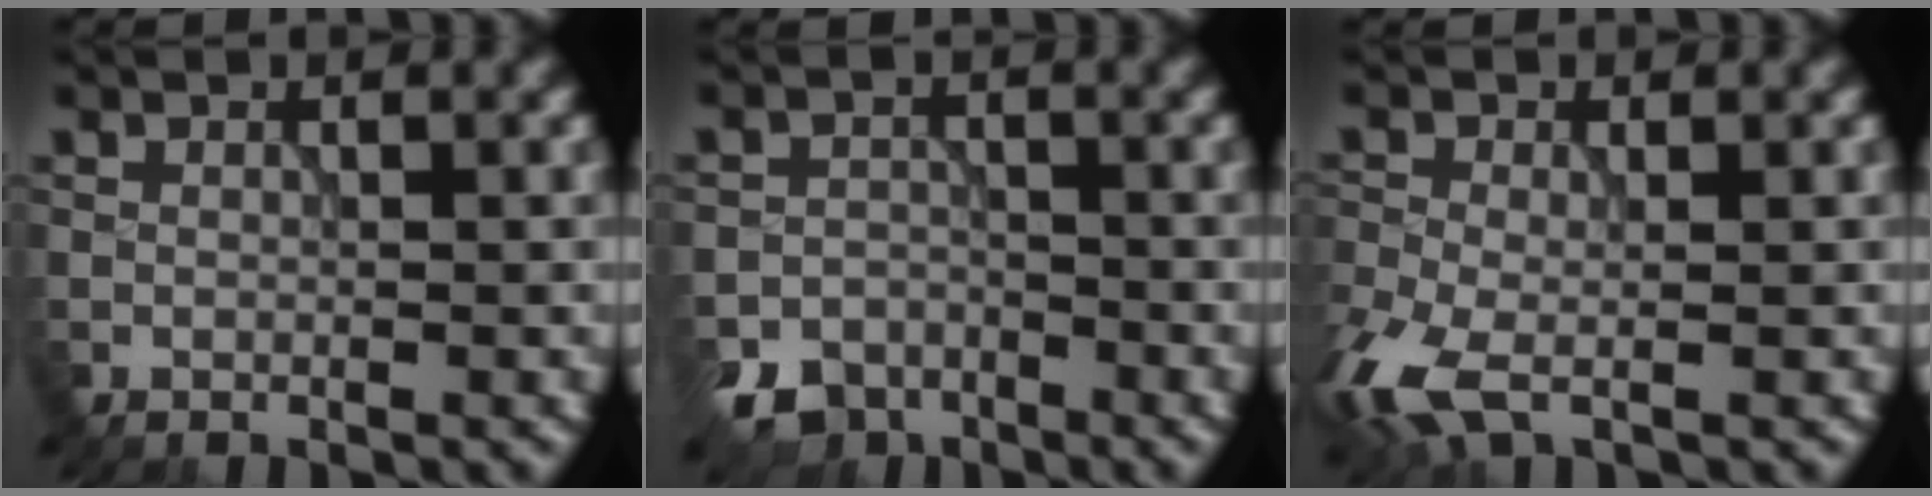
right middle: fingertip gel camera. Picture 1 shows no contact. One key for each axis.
{"total": 5.1, "fx": -3.9, "fy": 3.1, "fz": 1.1, "tx": -0.009, "ty": -0.013, "tz": -0.065}
{"total": 5.5, "fx": -2.4, "fy": 2.8, "fz": 4.0, "tx": -0.103, "ty": -0.017, "tz": -0.056}